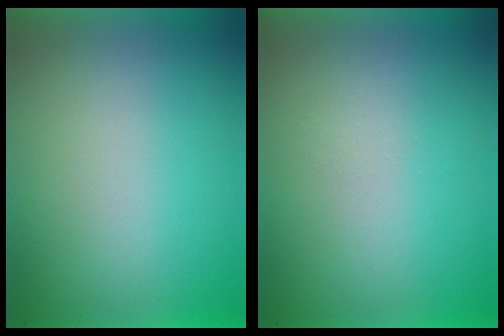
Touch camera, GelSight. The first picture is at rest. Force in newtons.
{"total": 1.3}